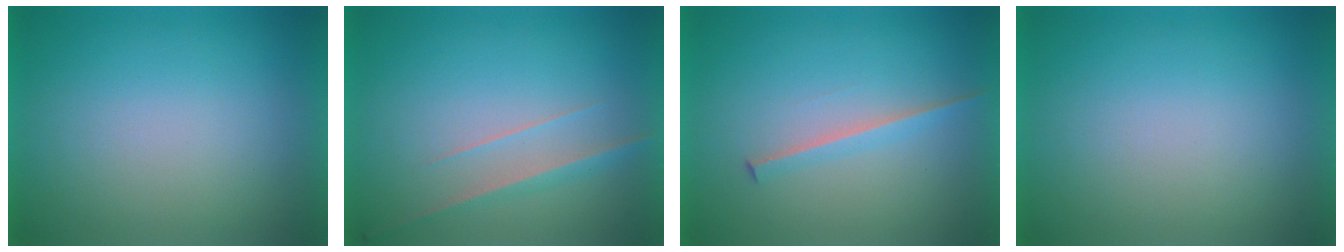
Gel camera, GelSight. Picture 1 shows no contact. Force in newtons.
{"total": 2.9}
{"total": 1.8}
{"total": 0.0}